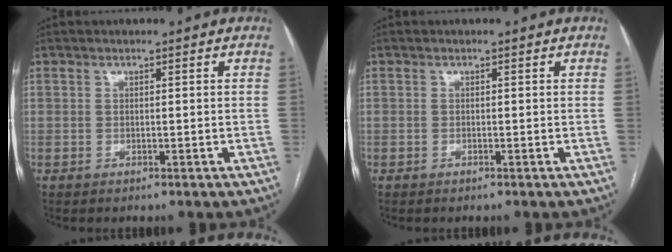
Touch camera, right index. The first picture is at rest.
{"total": 0.0}